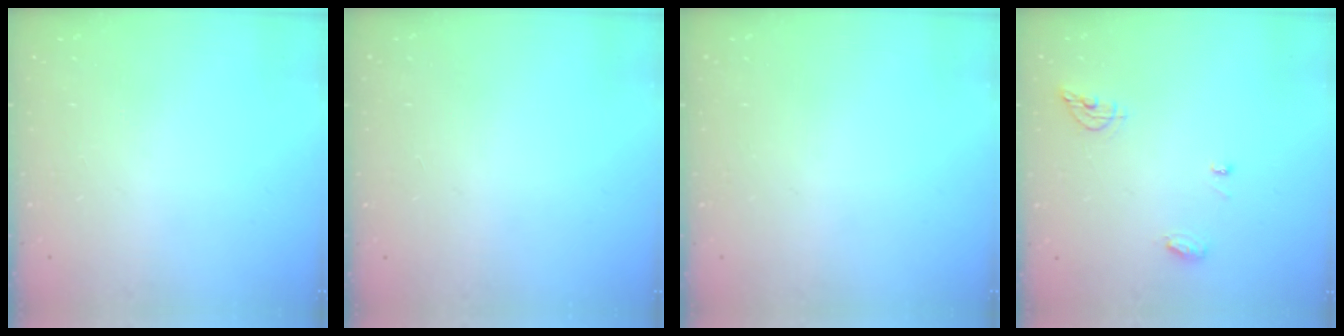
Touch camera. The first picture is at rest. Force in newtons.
{"total": 1.1, "press": 0.9, "slide": 0.6}
{"total": 0.0}
{"total": 6.7, "press": 6.7, "slide": 0.3}